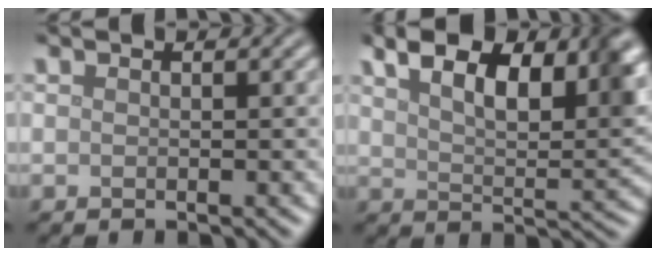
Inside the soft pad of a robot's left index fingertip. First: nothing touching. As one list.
[{"total": 9.7, "force": [4.9, 4.2, 7.2], "torque": [-0.102, 0.010, 0.082]}]